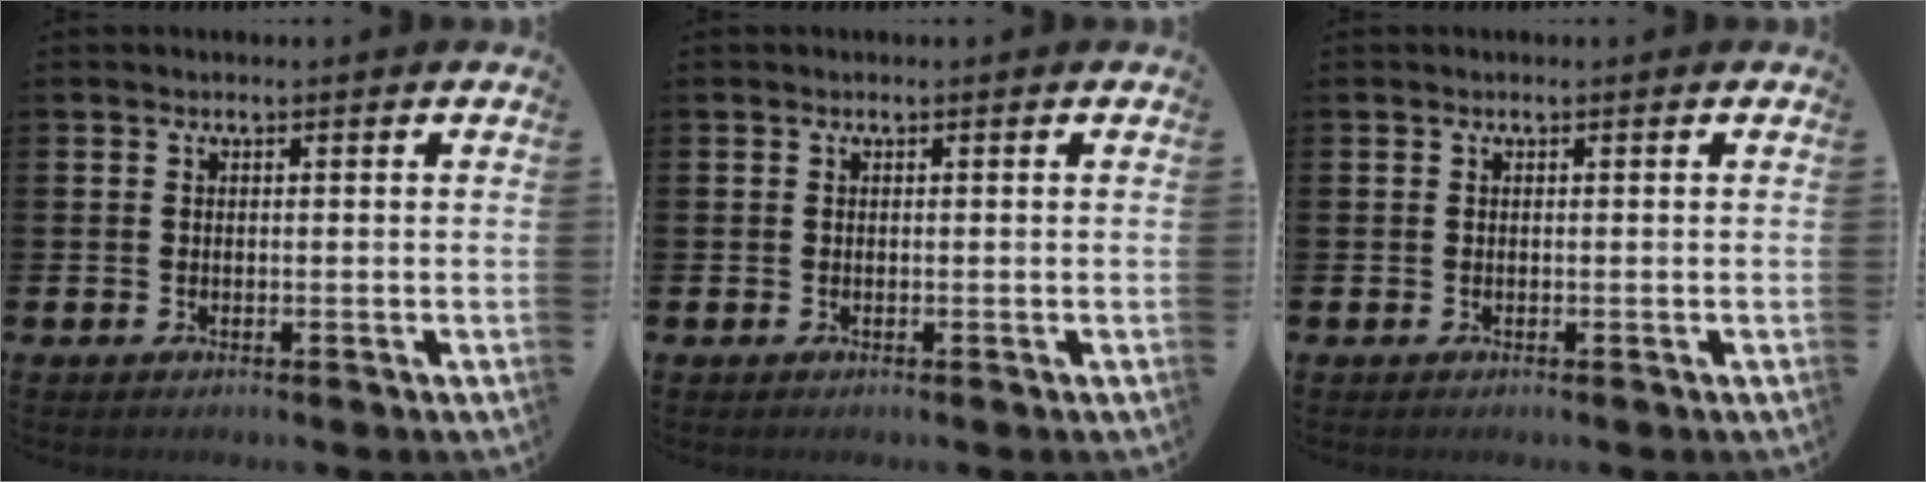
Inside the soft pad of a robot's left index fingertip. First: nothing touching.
{"total": 0.0}
{"total": 0.0}